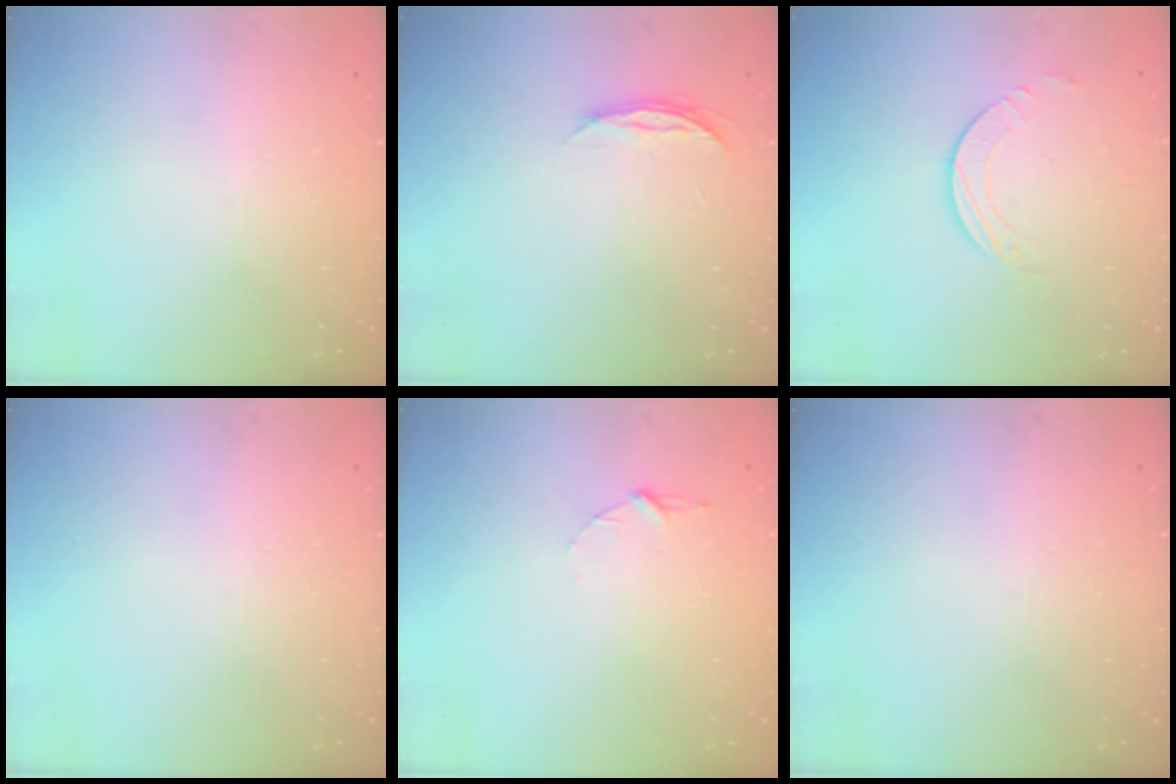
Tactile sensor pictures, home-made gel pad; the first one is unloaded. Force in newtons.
{"total": 4.2, "press": 4.1, "slide": 0.5}
{"total": 2.7, "press": 2.7, "slide": 0.2}
{"total": 0.0}
{"total": 4.7, "press": 4.7, "slide": 0.5}
{"total": 0.0}